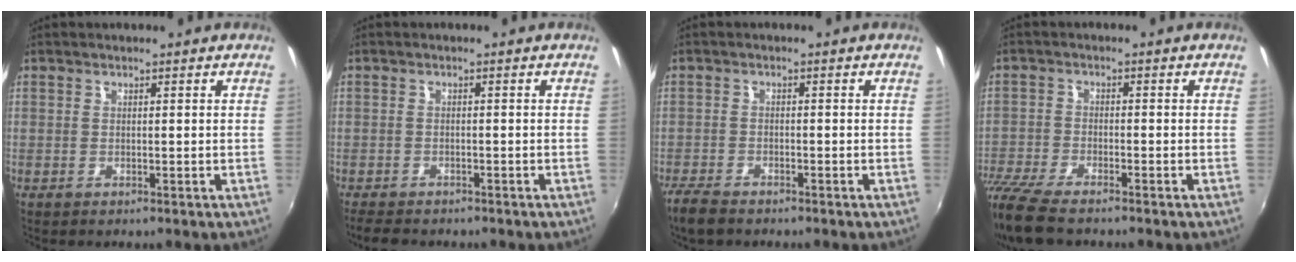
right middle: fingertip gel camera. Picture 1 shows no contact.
{"total": 4.4, "force": [-3.9, 1.6, 1.5], "torque": [-0.044, -0.009, -0.065]}
{"total": 4.5, "force": [-3.8, 1.3, 2.0], "torque": [-0.062, -0.015, -0.077]}
{"total": 11.1, "force": [-9.2, 2.5, 5.7], "torque": [-0.148, -0.036, -0.174]}